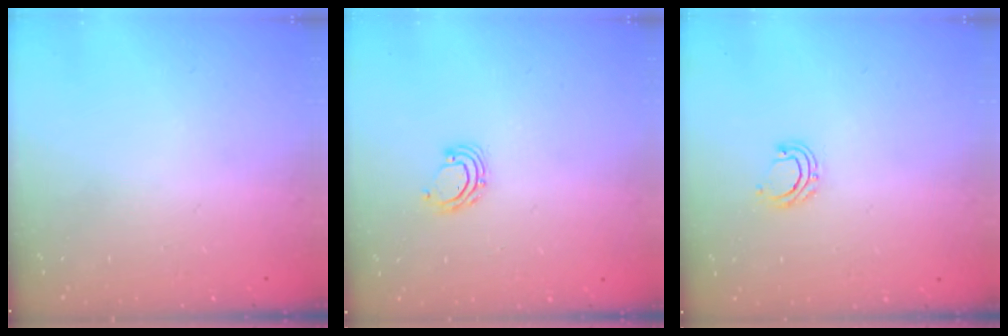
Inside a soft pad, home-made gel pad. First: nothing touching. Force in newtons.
{"total": 4.2, "press": 4.2, "slide": 0.3}
{"total": 6.3, "press": 6.2, "slide": 1.0}